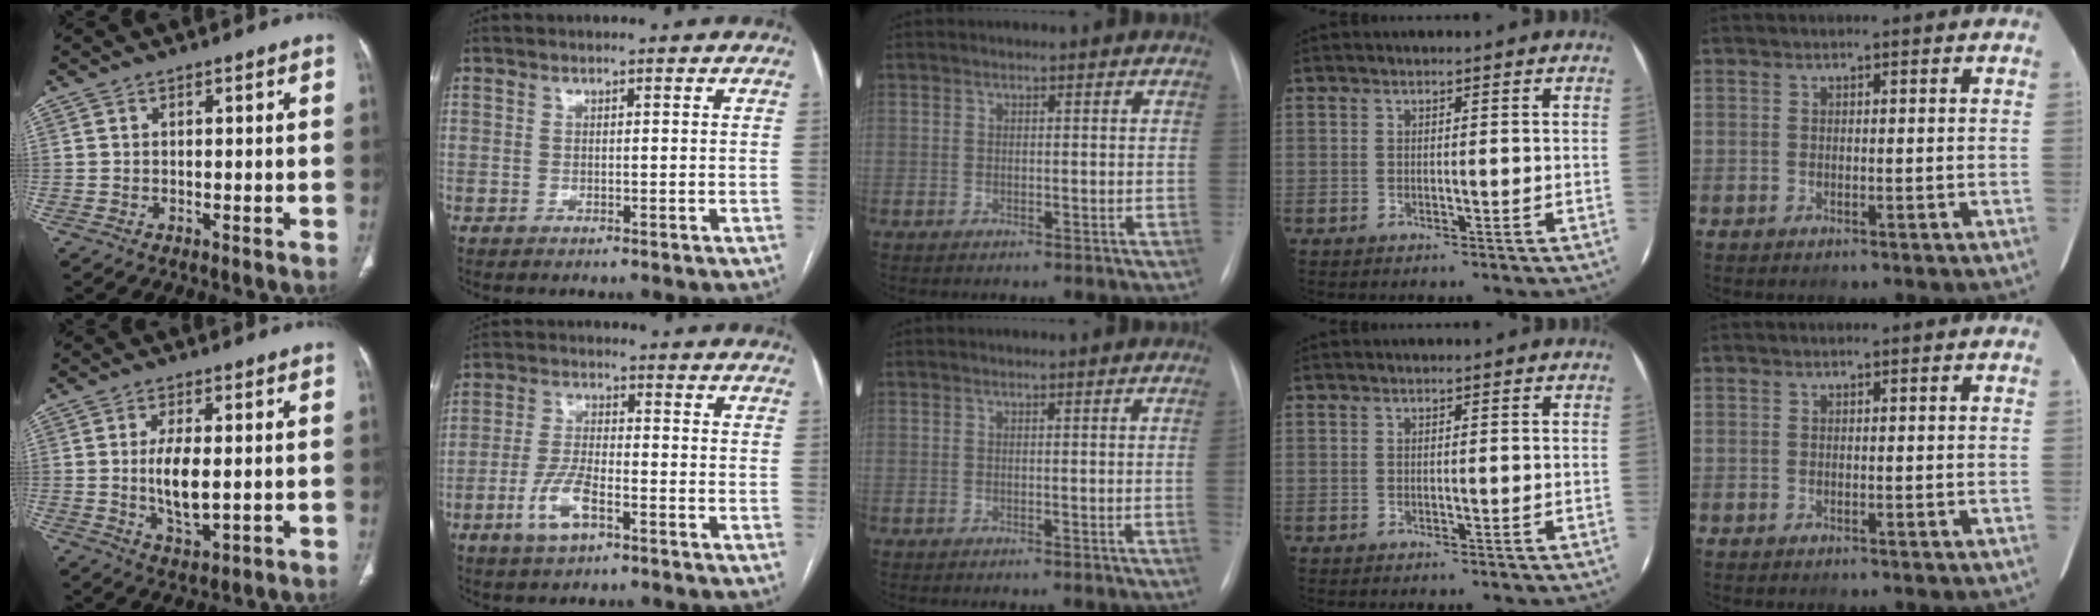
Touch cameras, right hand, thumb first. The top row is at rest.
{"thumb": {"total": 7.3, "force": [-0.1, 3.0, 6.6], "torque": [-0.126, -0.016, 0.003]}, "index": {"total": 6.9, "force": [-3.5, 2.3, 5.5], "torque": [-0.118, 0.000, -0.064]}, "middle": {"total": 1.4, "force": [-0.3, -0.5, 1.3], "torque": [-0.016, -0.001, -0.004]}}